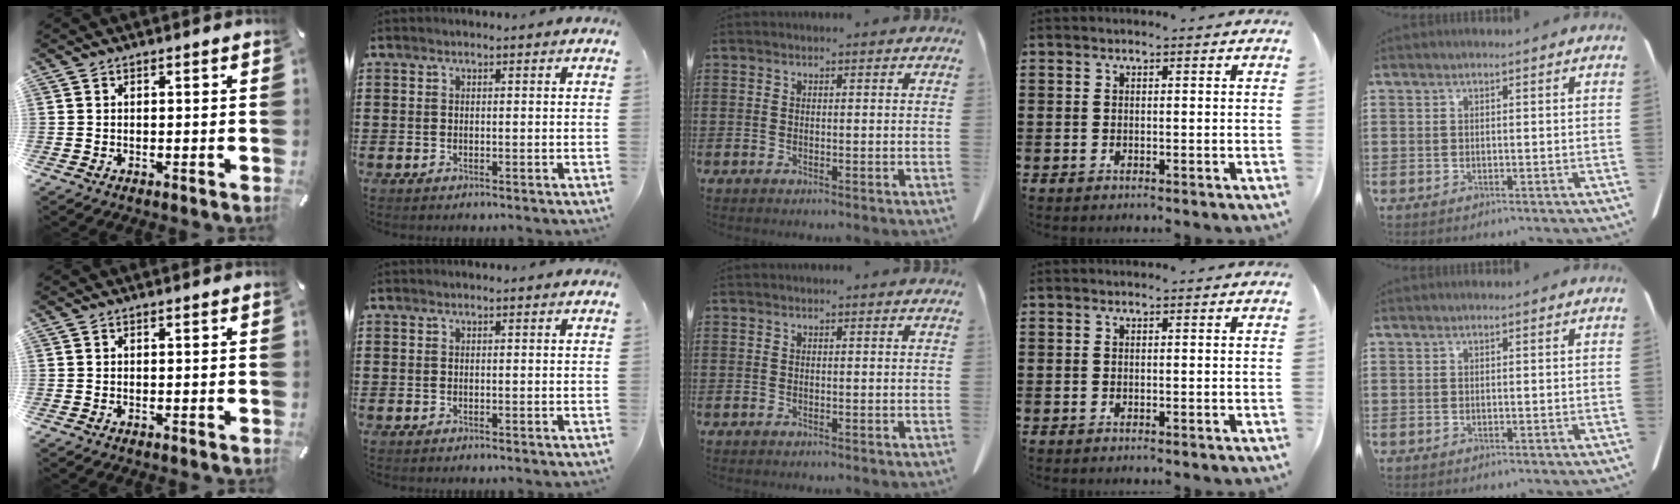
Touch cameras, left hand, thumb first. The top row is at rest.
{}